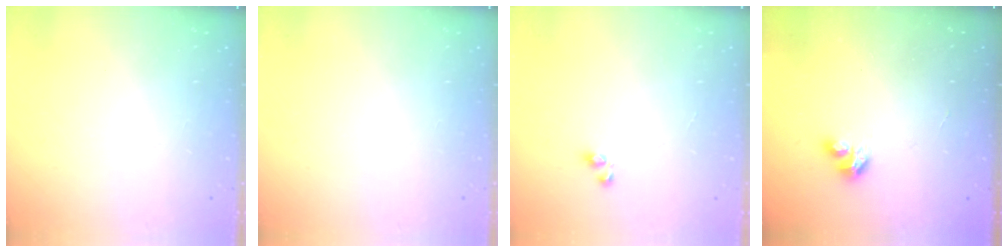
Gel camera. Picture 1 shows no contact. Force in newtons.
{"total": 0.0}
{"total": 2.9, "press": 2.9, "slide": 0.2}
{"total": 3.1, "press": 3.1, "slide": 0.3}